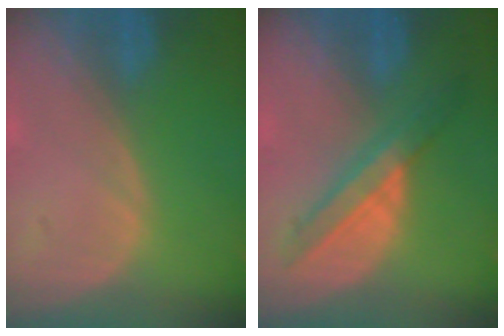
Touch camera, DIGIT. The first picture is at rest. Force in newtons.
{"total": 5.7, "press": 5.7, "slide": 0.3}